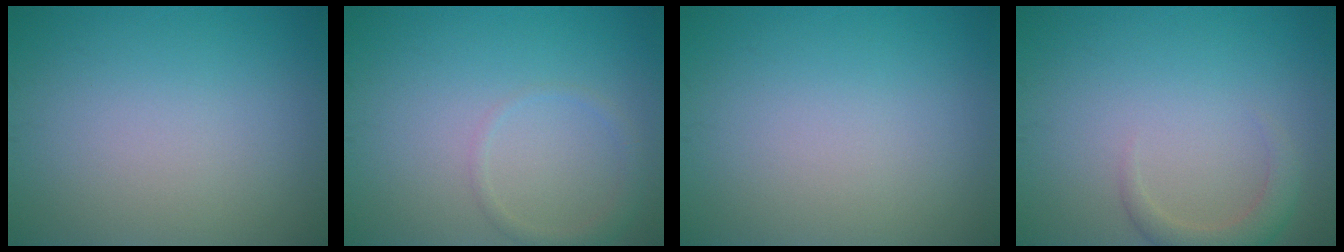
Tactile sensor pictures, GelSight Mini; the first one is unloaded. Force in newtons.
{"total": 1.4, "press": 1.4, "slide": 0.1}
{"total": 0.0}
{"total": 2.3, "press": 2.3, "slide": 0.2}